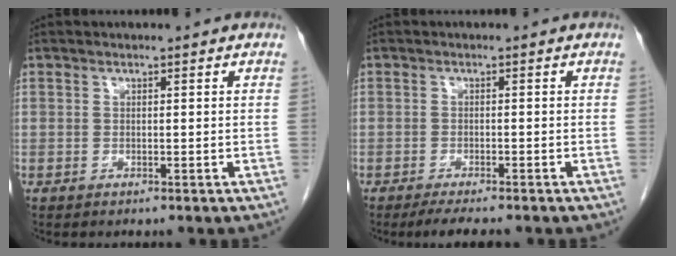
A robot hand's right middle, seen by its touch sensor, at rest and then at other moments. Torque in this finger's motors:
{"motor_torque": [0.97, -0.61, 0.15, 0.08]}